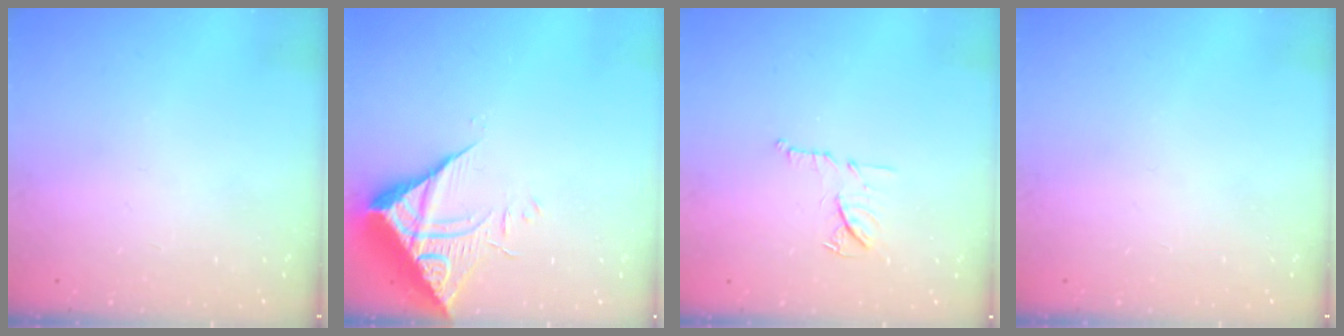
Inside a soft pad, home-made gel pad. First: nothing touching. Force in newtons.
{"total": 10.5, "press": 10.4, "slide": 1.0}
{"total": 9.1, "press": 9.1, "slide": 0.2}
{"total": 0.0}